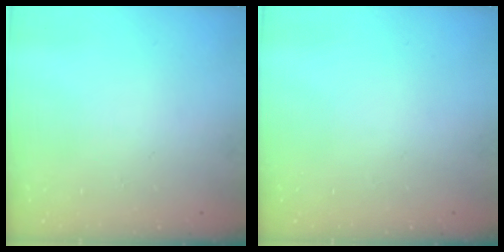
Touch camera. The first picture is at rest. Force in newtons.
{"total": 0.0}